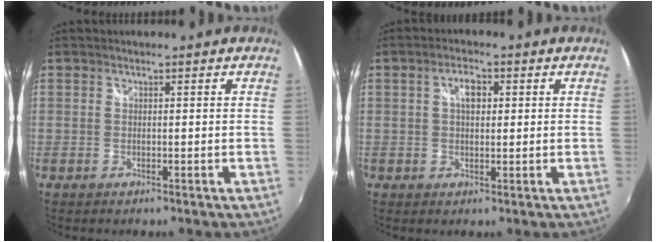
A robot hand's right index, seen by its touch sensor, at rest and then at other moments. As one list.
[{"total": 3.6, "force": [1.0, 1.9, 2.9], "torque": [-0.050, 0.013, 0.021]}]